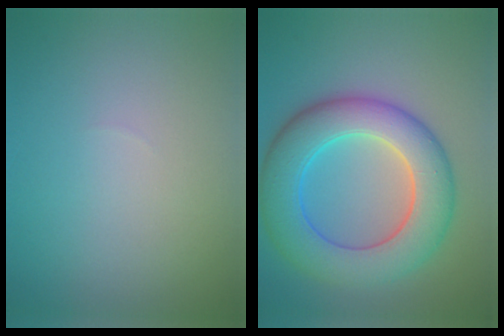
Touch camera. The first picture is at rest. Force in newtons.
{"total": 9.1, "press": 9.1, "slide": 0.2}